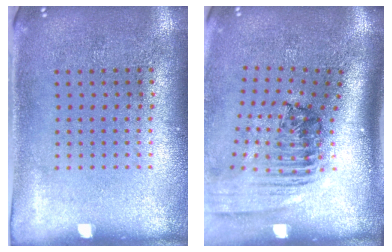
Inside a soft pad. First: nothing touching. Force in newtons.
{"total": 2.6, "press": 1.7, "slide": 1.9}